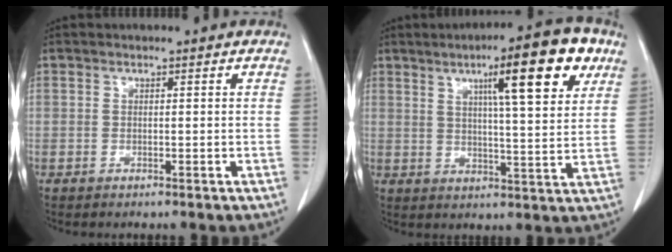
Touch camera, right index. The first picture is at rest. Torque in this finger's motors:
{"motor_torque": [1.60, 0.54, 0.79, 0.19]}